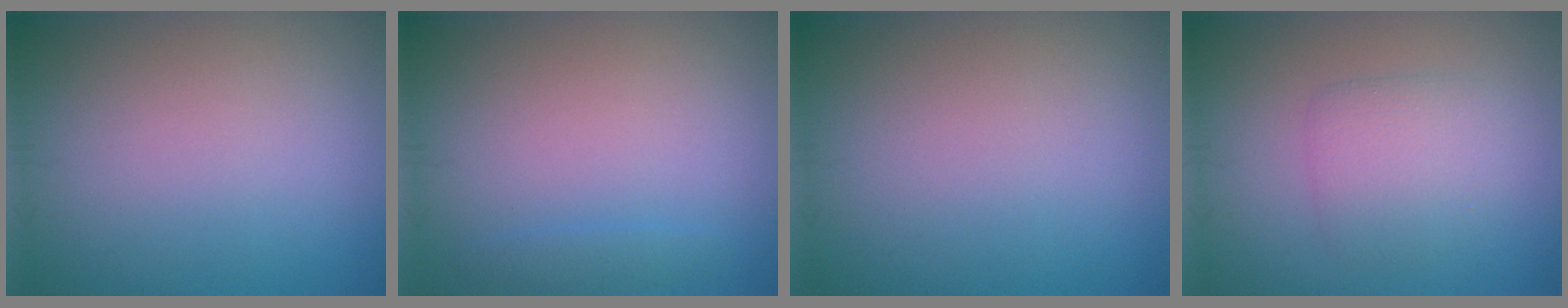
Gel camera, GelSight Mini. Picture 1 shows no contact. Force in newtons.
{"total": 1.0, "press": 1.0, "slide": 0.1}
{"total": 0.0}
{"total": 3.0, "press": 3.0, "slide": 0.0}